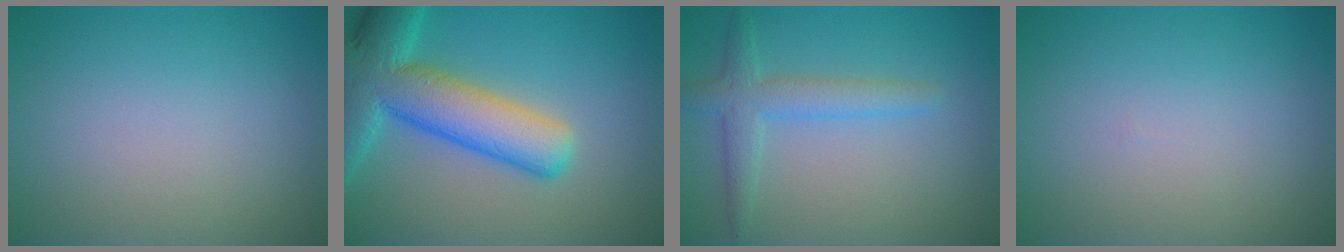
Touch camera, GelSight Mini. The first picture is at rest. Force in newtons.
{"total": 10.0, "press": 10.0, "slide": 0.6}
{"total": 3.1, "press": 3.1, "slide": 0.1}
{"total": 0.0}